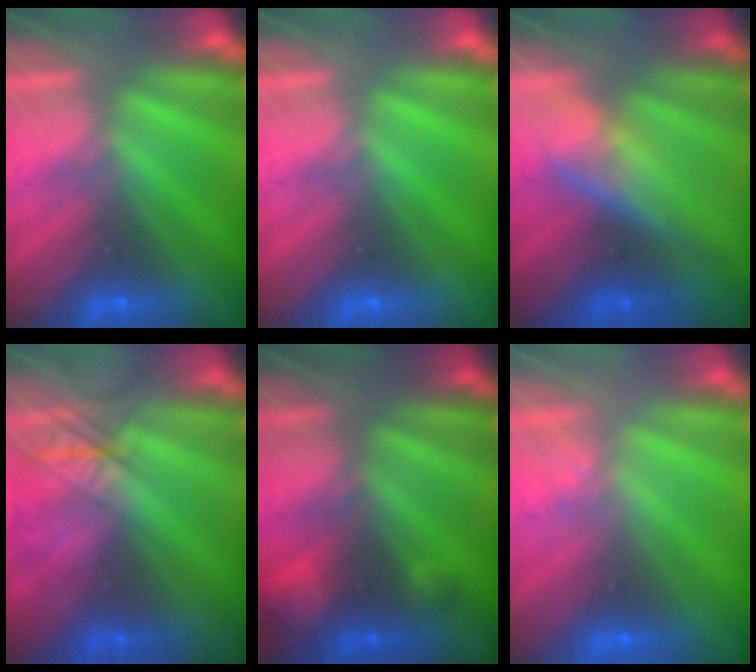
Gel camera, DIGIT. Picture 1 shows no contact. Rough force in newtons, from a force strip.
{"total": 0.0}
{"total": 2.7}
{"total": 2.5}
{"total": 2.4}
{"total": 1.7}